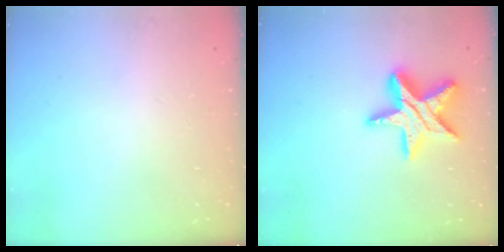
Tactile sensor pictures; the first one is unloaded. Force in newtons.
{"total": 15.8, "press": 15.7, "slide": 1.0}